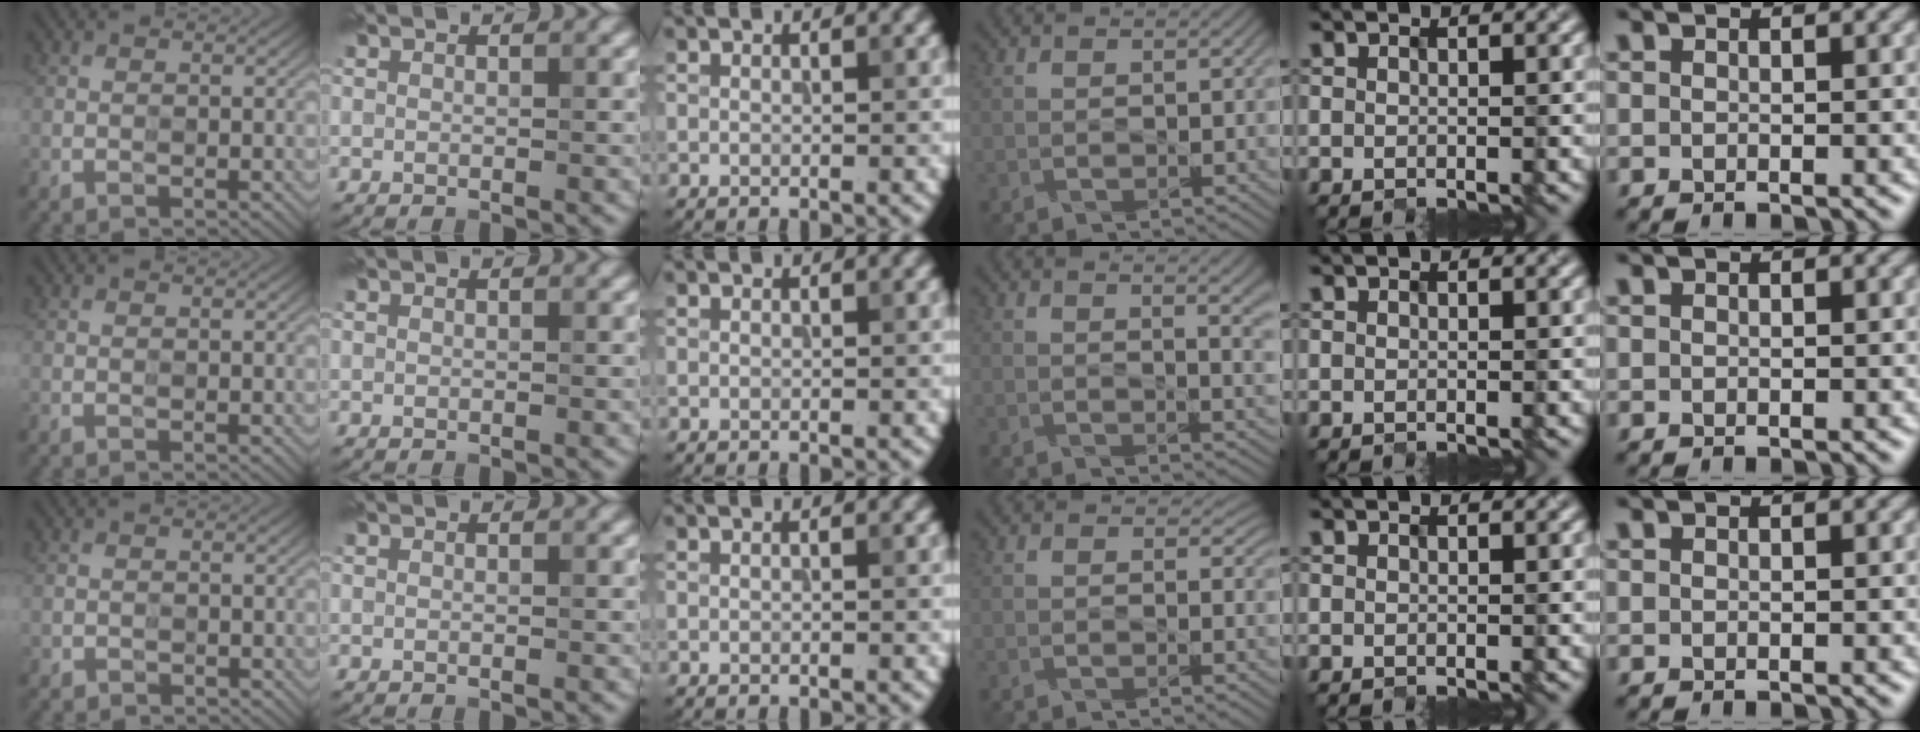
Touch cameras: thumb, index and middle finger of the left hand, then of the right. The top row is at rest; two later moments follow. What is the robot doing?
{"motion": "insert", "object": "connector and pipe"}